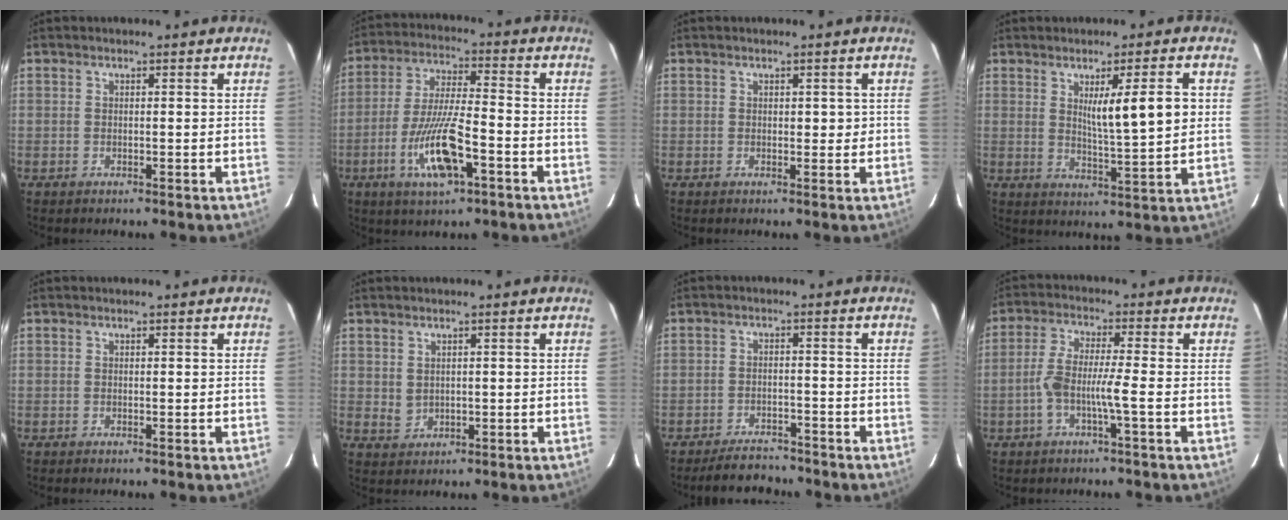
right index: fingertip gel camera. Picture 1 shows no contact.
{"total": 11.6, "force": [-4.7, 2.1, 10.3], "torque": [-0.205, -0.008, -0.082]}
{"total": 1.8, "force": [0.3, 1.2, 1.4], "torque": [-0.015, 0.005, 0.005]}
{"total": 9.2, "force": [2.2, 0.3, 8.9], "torque": [-0.137, -0.010, 0.036]}
{"total": 0.0}
{"total": 1.8, "force": [0.4, 1.5, 0.9], "torque": [-0.022, -0.002, 0.017]}
{"total": 5.1, "force": [-4.7, 1.8, 0.7], "torque": [-0.013, -0.006, -0.077]}
{"total": 5.8, "force": [-1.7, 0.0, 5.6], "torque": [-0.119, 0.014, -0.031]}